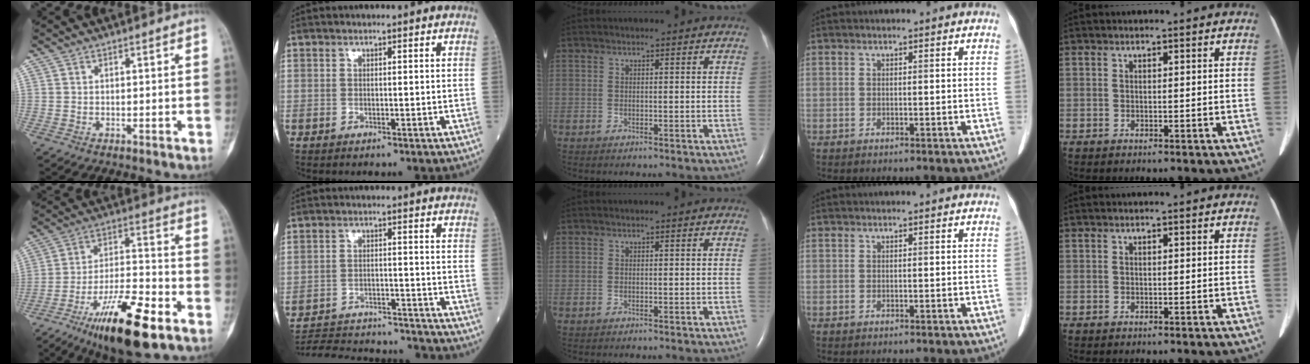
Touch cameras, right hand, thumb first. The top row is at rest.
{"thumb": {"total": 19.4, "force": [-10.8, 5.6, 15.0], "torque": [-0.267, 0.049, -0.185]}, "index": {"total": 18.1, "force": [-17.4, 1.8, 4.4], "torque": [-0.097, -0.005, -0.247]}}